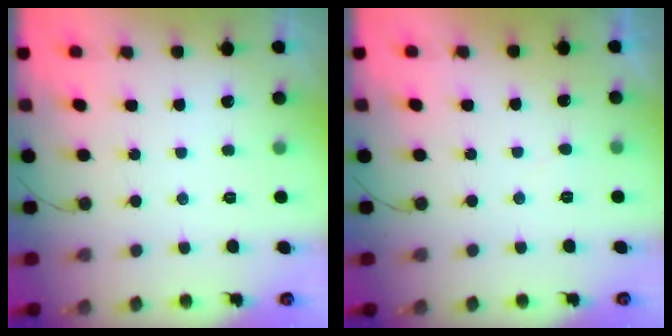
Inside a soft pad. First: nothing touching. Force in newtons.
{"total": 2.4, "press": 2.4, "slide": 0.2}